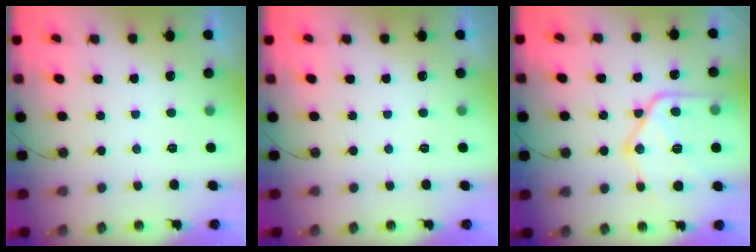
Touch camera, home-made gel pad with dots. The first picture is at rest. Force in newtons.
{"total": 0.0}
{"total": 20.7, "press": 20.6, "slide": 1.9}